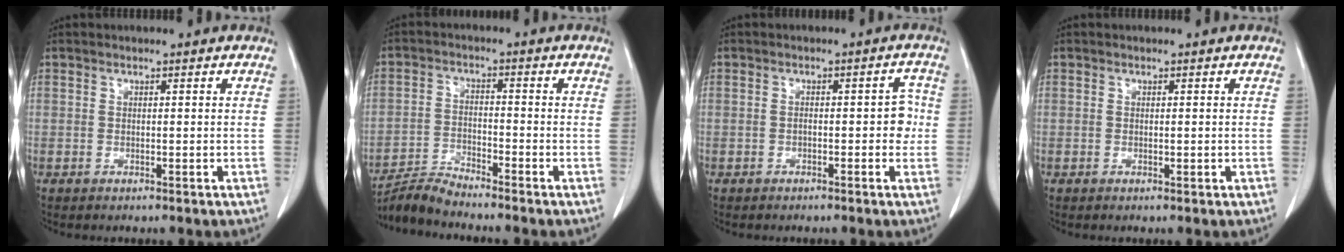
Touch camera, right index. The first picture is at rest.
{"total": 5.1, "force": [-5.0, -1.0, 0.4], "torque": [-0.015, -0.015, -0.097]}
{"total": 3.5, "force": [-0.6, 1.4, 3.2], "torque": [-0.033, 0.015, -0.010]}
{"total": 0.6, "force": [-0.1, 0.2, 0.6], "torque": [-0.011, -0.002, 0.001]}